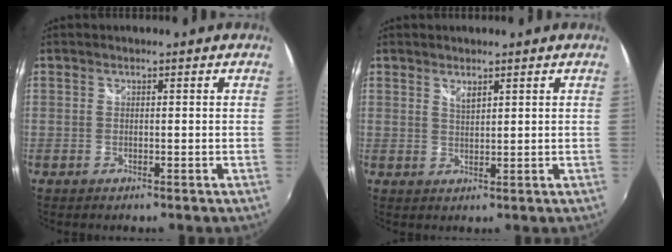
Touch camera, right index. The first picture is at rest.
{"total": 1.9, "force": [1.4, 0.6, 1.1], "torque": [-0.018, -0.002, 0.025]}